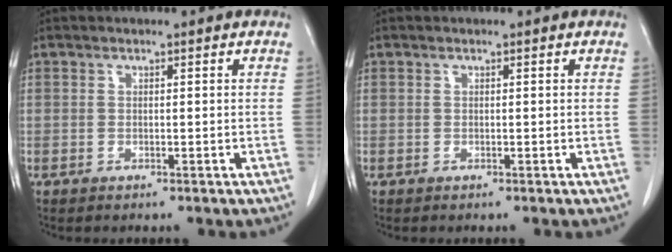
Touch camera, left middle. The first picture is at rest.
{"total": 0.0}